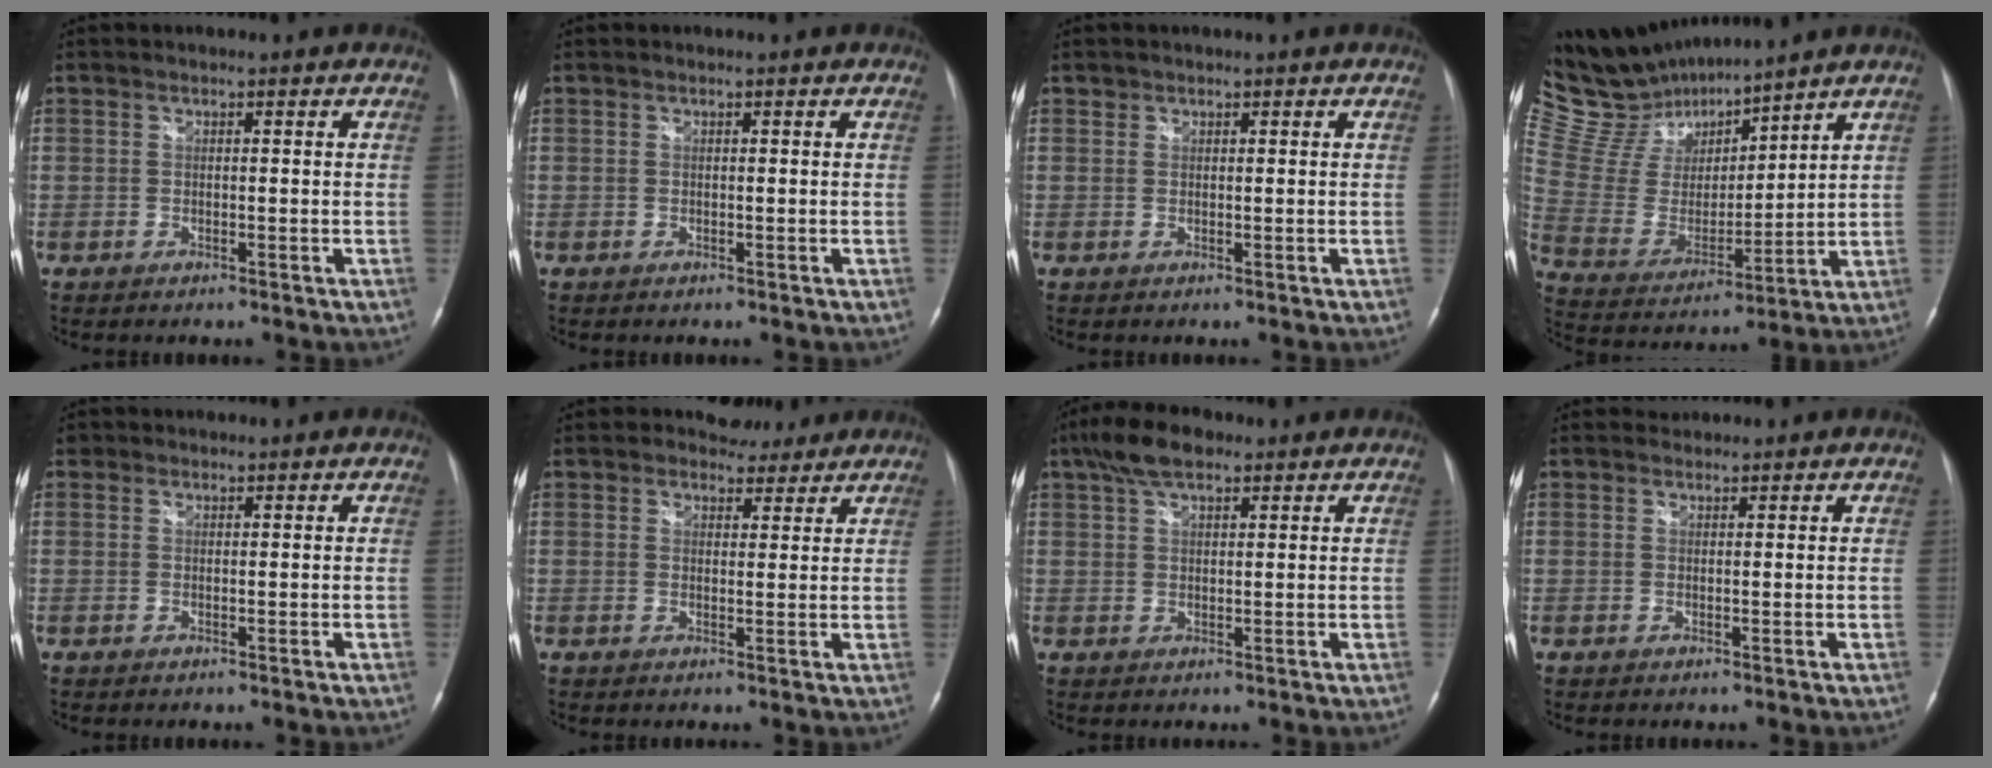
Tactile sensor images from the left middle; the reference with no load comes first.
{"total": 0.0}
{"total": 0.6, "force": [0.4, 0.4, 0.0], "torque": [0.002, 0.001, 0.005]}
{"total": 14.5, "force": [13.8, 2.7, 3.6], "torque": [-0.094, 0.007, 0.281]}
{"total": 0.9, "force": [0.5, 0.7, 0.0], "torque": [0.001, 0.000, 0.003]}
{"total": 3.6, "force": [3.0, 1.9, 0.1], "torque": [-0.002, -0.001, 0.039]}
{"total": 6.3, "force": [4.2, 2.5, 4.0], "torque": [-0.084, 0.019, 0.074]}
{"total": 1.0, "force": [0.8, 0.4, -0.3], "torque": [-0.002, 0.004, 0.010]}